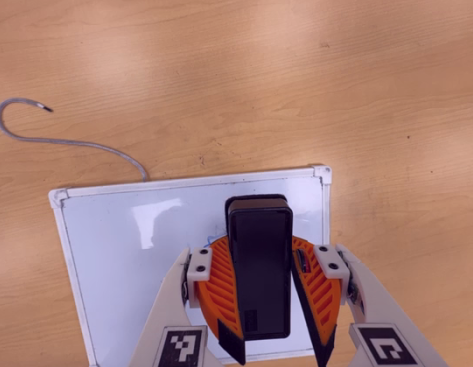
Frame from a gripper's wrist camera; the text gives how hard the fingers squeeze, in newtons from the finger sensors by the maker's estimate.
{"total": 10.5, "left": 10.2, "right": 10.9}